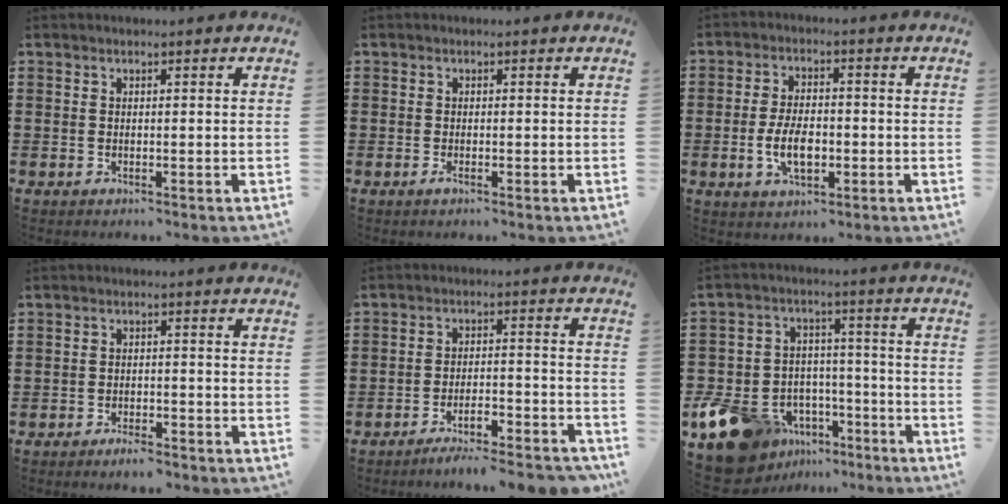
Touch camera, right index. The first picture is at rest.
{"total": 0.7, "force": [-0.4, 0.2, 0.6], "torque": [-0.020, -0.005, -0.009]}
{"total": 6.2, "force": [-1.4, 3.2, 5.2], "torque": [-0.104, -0.003, -0.030]}
{"total": 2.1, "force": [-2.1, 0.3, 0.5], "torque": [-0.014, 0.002, -0.041]}
{"total": 4.9, "force": [-4.6, 0.0, 1.6], "torque": [-0.028, -0.004, -0.090]}
{"total": 11.0, "force": [-6.8, 7.7, 3.9], "torque": [-0.117, 0.031, -0.123]}